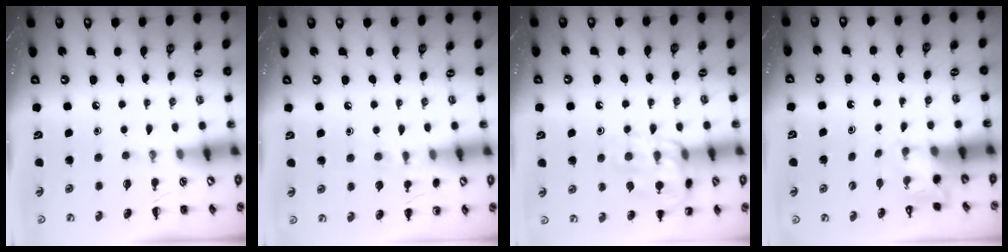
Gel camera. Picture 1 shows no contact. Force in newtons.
{"total": 5.9, "press": 5.7, "slide": 1.4}
{"total": 14.1, "press": 14.1, "slide": 1.1}
{"total": 2.0, "press": 2.0, "slide": 0.5}